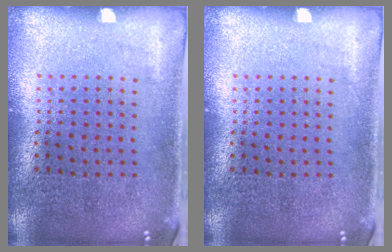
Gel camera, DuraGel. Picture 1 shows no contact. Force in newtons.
{"total": 0.0}